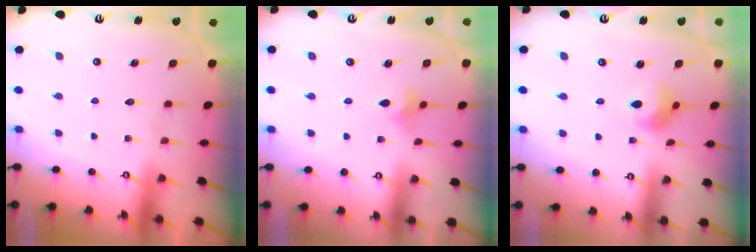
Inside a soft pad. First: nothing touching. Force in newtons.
{"total": 3.0, "press": 2.9, "slide": 0.5}
{"total": 5.9, "press": 5.9, "slide": 0.6}